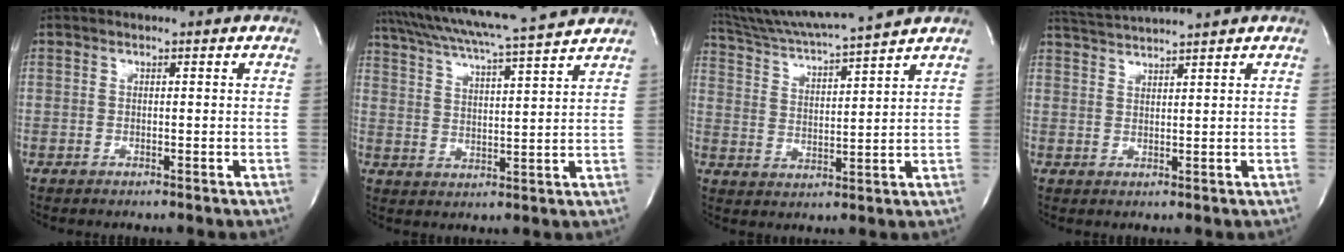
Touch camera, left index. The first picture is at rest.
{"total": 15.9, "force": [14.2, -0.9, 7.0], "torque": [-0.136, 0.002, 0.210]}
{"total": 13.6, "force": [12.5, -1.6, 5.3], "torque": [-0.105, -0.001, 0.208]}
{"total": 5.5, "force": [5.1, -1.8, 1.2], "torque": [-0.024, 0.008, 0.093]}